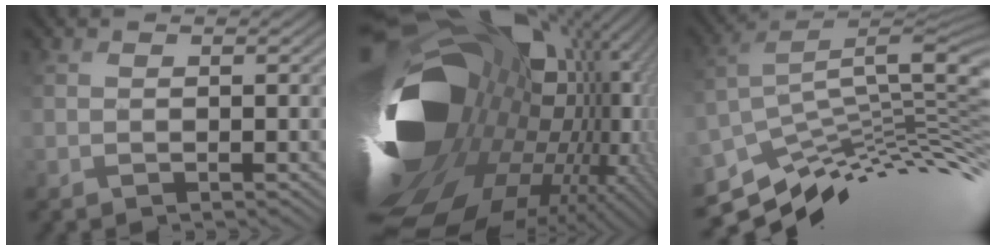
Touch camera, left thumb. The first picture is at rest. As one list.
[{"total": 19.9, "force": [-0.8, 13.1, 15.0], "torque": [-0.308, -0.075, 0.026]}, {"total": 9.1, "force": [-3.9, 2.6, 7.8], "torque": [-0.148, 0.010, -0.056]}]